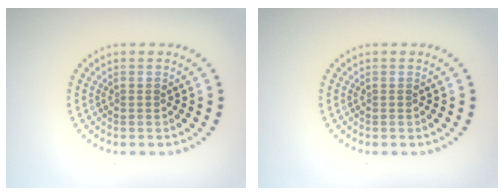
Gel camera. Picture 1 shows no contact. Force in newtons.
{"total": 0.0}